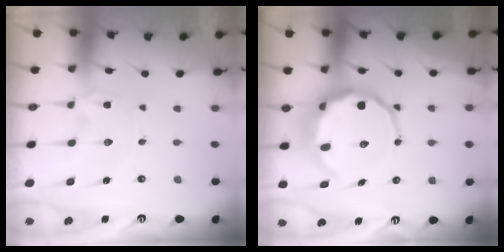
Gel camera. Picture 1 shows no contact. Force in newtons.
{"total": 13.3, "press": 12.8, "slide": 3.8}